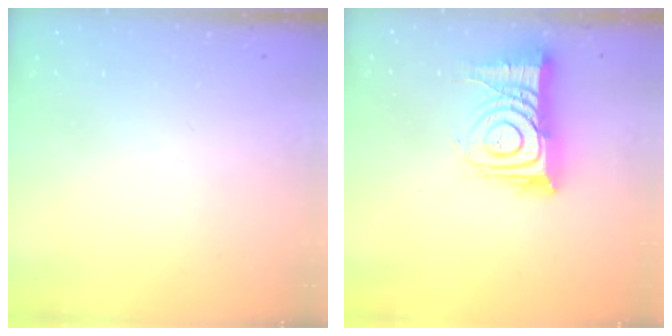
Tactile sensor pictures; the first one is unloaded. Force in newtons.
{"total": 14.4, "press": 14.4, "slide": 1.1}